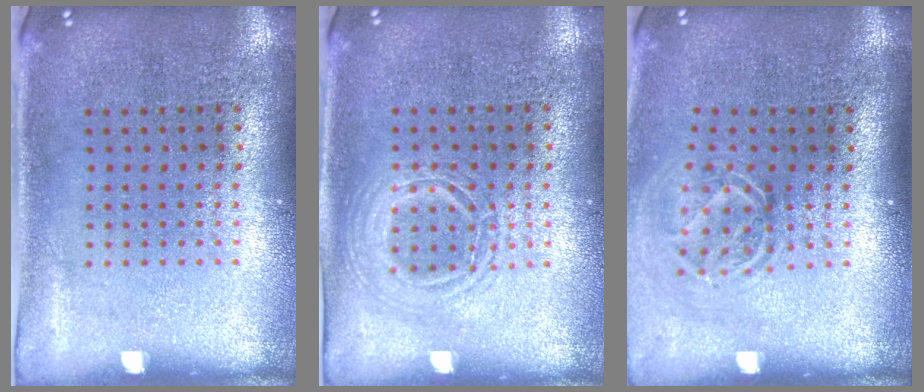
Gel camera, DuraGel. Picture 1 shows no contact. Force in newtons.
{"total": 1.1, "press": 1.1, "slide": 0.1}
{"total": 1.6, "press": 1.1, "slide": 1.2}